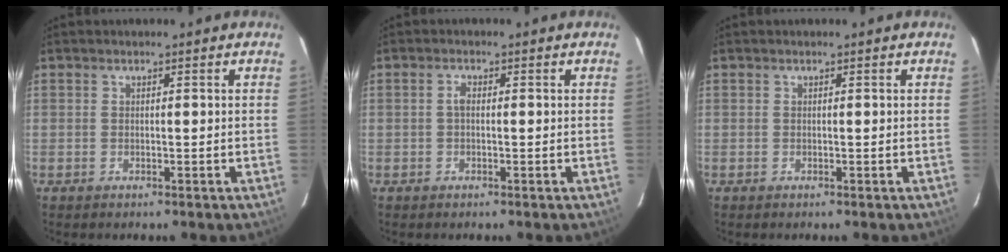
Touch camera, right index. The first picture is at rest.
{"total": 1.2, "force": [-0.1, 0.7, 1.0], "torque": [-0.020, 0.006, -0.003]}
{"total": 0.0}